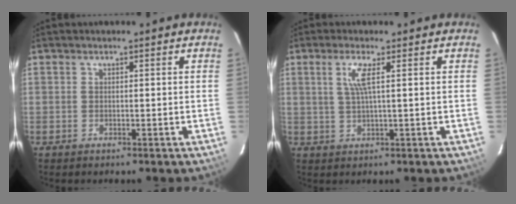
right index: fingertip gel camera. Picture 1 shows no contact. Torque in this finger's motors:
{"motor_torque": [0.57, 0.23, 0.10, 0.09]}